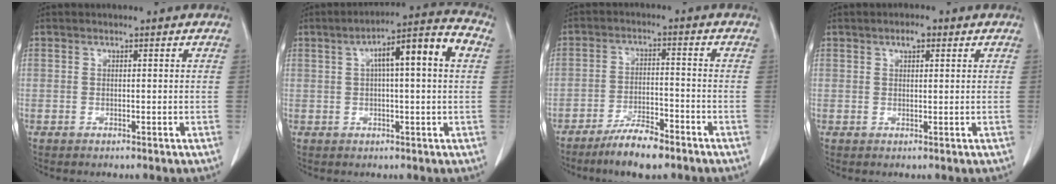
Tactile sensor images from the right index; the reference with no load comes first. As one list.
[{"total": 10.7, "force": [2.4, 1.0, 10.4], "torque": [-0.161, 0.037, 0.034]}, {"total": 7.2, "force": [-5.4, 1.4, 4.5], "torque": [-0.082, -0.009, -0.094]}, {"total": 2.0, "force": [1.1, 0.9, 1.5], "torque": [-0.024, 0.007, 0.018]}]